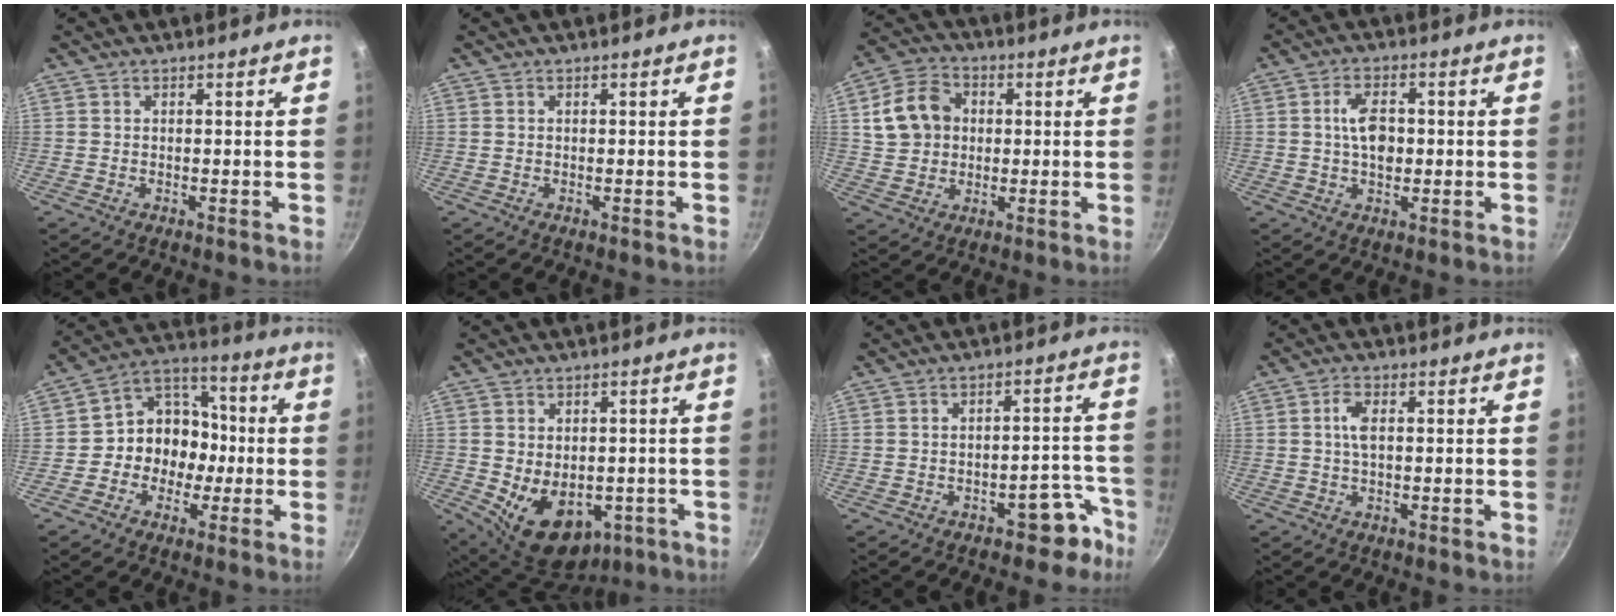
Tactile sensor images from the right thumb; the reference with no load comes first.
{"total": 0.0}
{"total": 11.0, "force": [2.0, 9.0, 6.0], "torque": [-0.086, 0.015, 0.030]}
{"total": 6.7, "force": [0.3, 4.0, 5.4], "torque": [-0.080, 0.007, 0.001]}
{"total": 11.9, "force": [-2.0, 10.2, 5.8], "torque": [-0.036, 0.047, -0.047]}
{"total": 12.9, "force": [-2.9, 8.9, 8.8], "torque": [-0.104, -0.009, -0.013]}
{"total": 6.5, "force": [-4.3, 3.5, 3.4], "torque": [0.003, 0.065, -0.038]}
{"total": 3.4, "force": [0.4, 1.5, 3.0], "torque": [-0.063, 0.007, 0.005]}